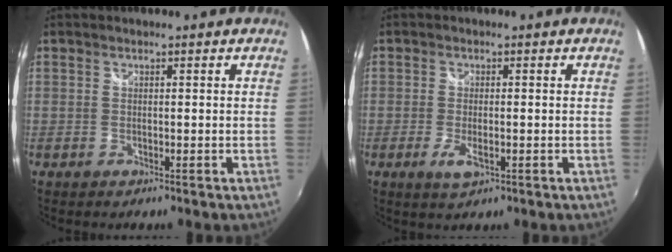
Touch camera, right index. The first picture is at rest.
{"total": 3.7, "force": [-1.4, 1.3, 3.2], "torque": [-0.065, -0.010, -0.024]}